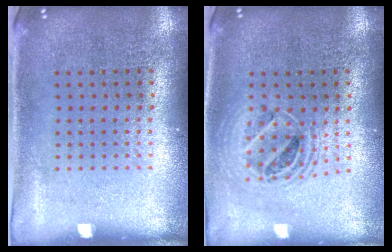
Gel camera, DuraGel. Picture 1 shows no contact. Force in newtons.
{"total": 1.7, "press": 1.5, "slide": 0.8}